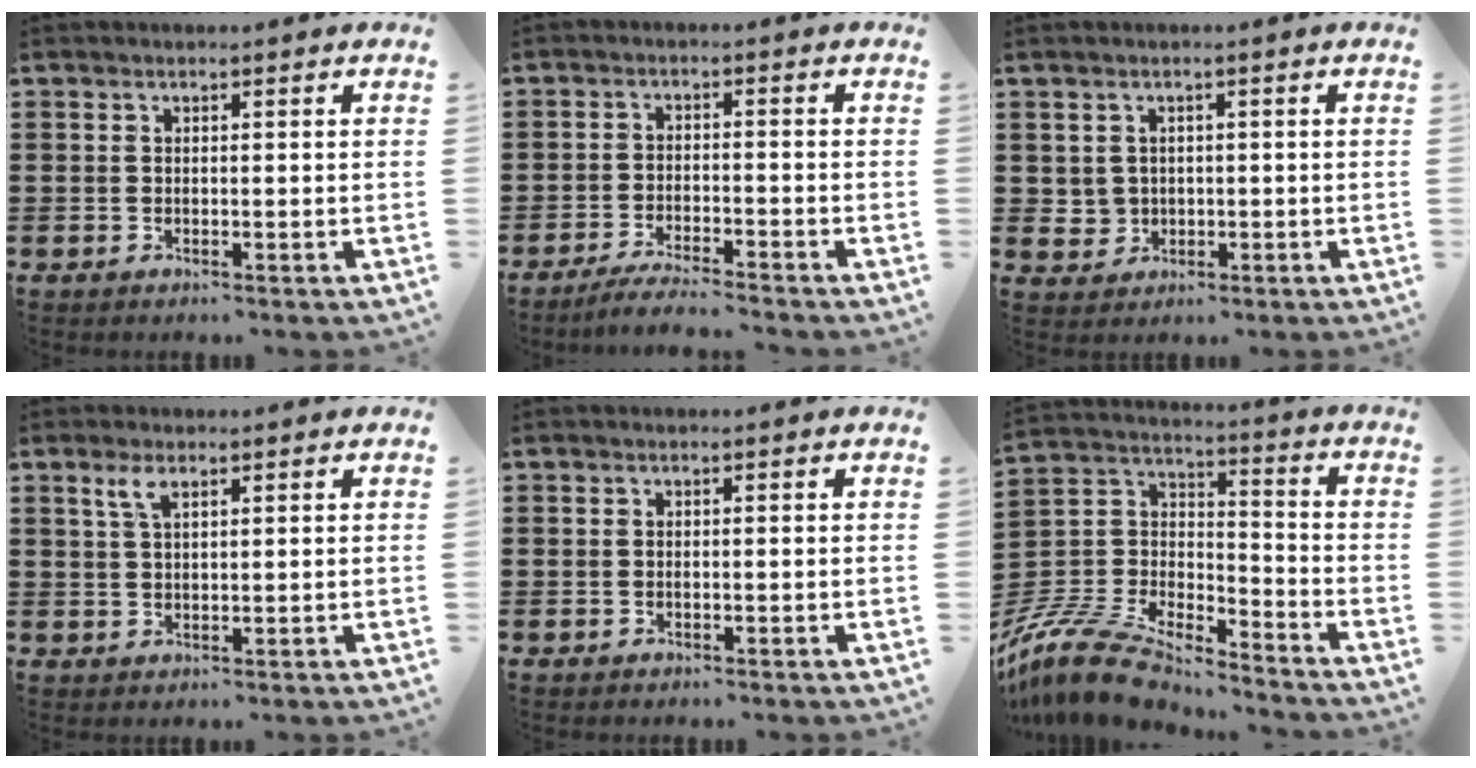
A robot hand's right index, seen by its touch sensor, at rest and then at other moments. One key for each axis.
{"total": 3.7, "fx": -3.5, "fy": -0.3, "fz": 1.1, "tx": -0.026, "ty": -0.007, "tz": -0.071}
{"total": 2.1, "fx": 0.1, "fy": 2.1, "fz": 0.4, "tx": -0.017, "ty": 0.007, "tz": 0.000}
{"total": 2.7, "fx": 1.5, "fy": 0.9, "fz": 2.0, "tx": -0.044, "ty": 0.005, "tz": 0.026}
{"total": 0.0}
{"total": 10.9, "fx": -10.1, "fy": 2.4, "fz": 3.5, "tx": -0.091, "ty": 0.006, "tz": -0.205}